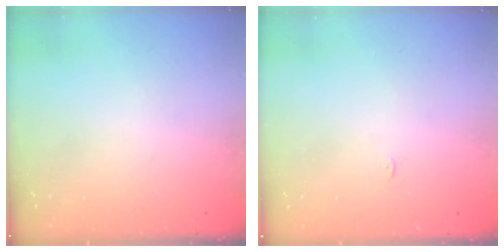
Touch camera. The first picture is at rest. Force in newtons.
{"total": 2.4, "press": 2.4, "slide": 0.3}